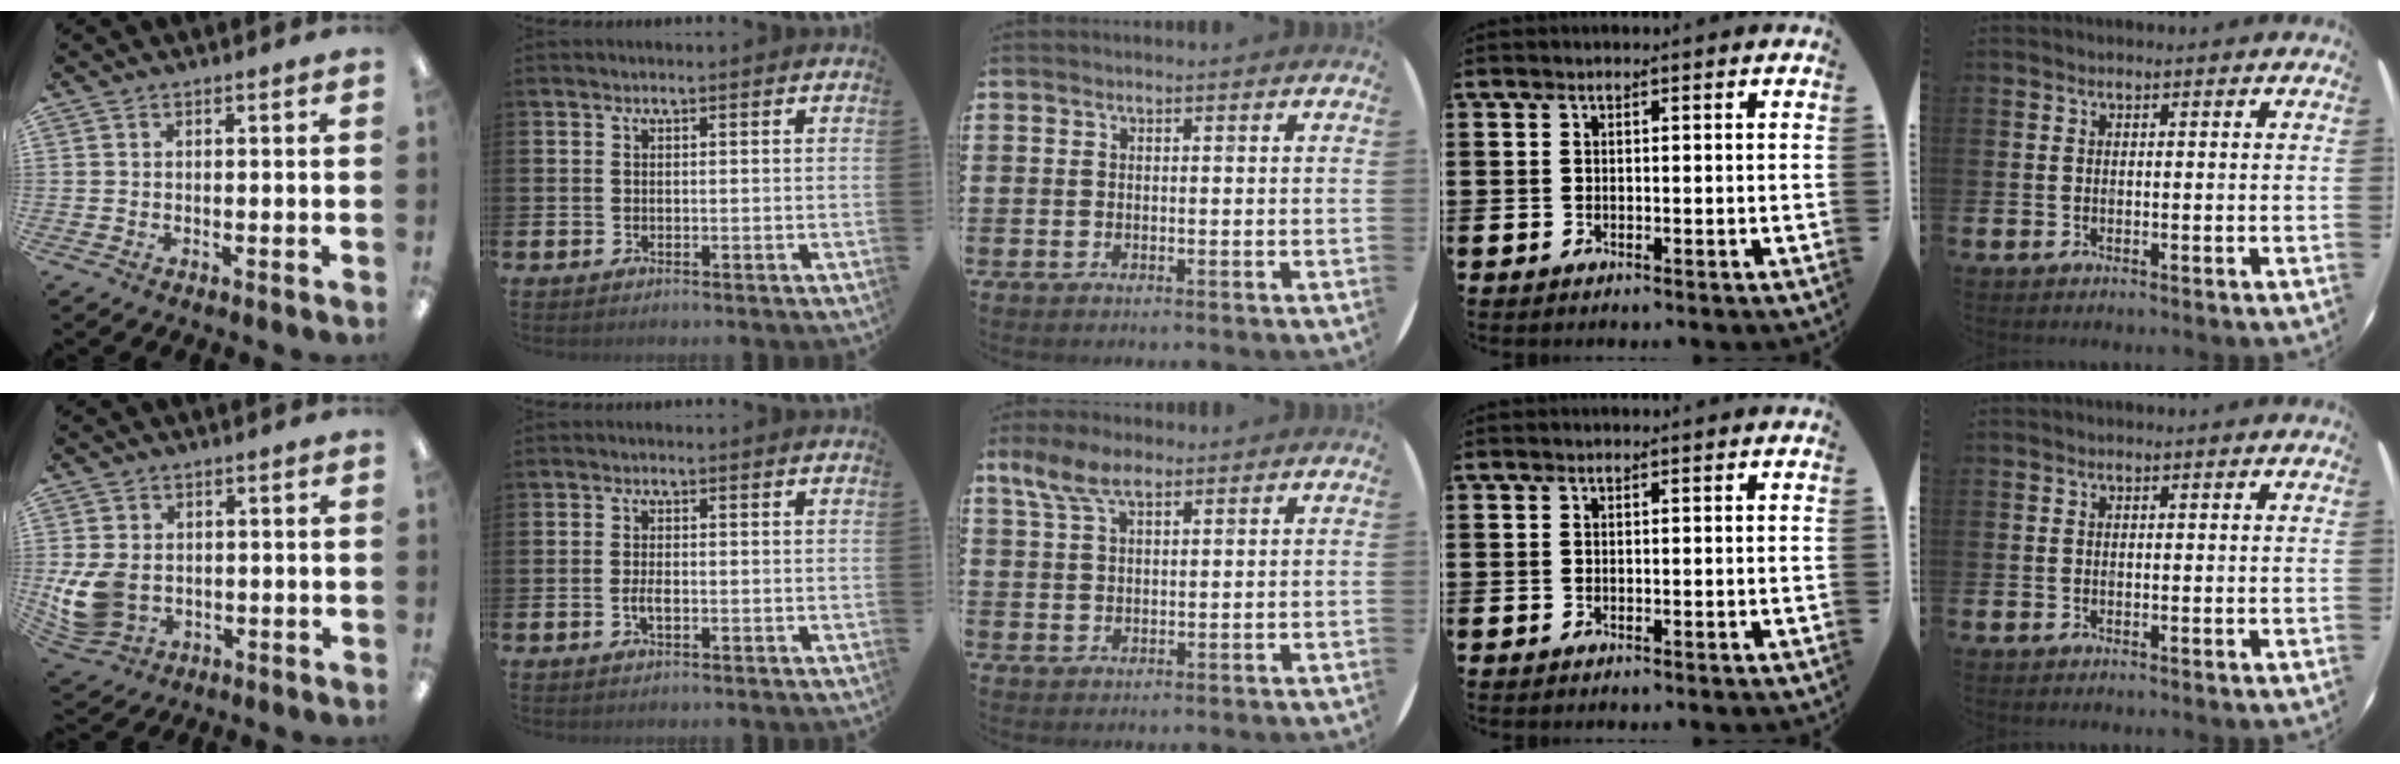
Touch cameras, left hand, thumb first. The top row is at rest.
{"thumb": {"total": 11.0, "force": [-1.1, 8.8, 6.5], "torque": [-0.133, 0.009, -0.013]}, "index": {"total": 1.7, "force": [-0.4, 0.7, 1.5], "torque": [-0.021, -0.003, -0.009]}, "middle": {"total": 5.6, "force": [3.6, 2.4, 3.5], "torque": [-0.069, -0.001, 0.065]}}